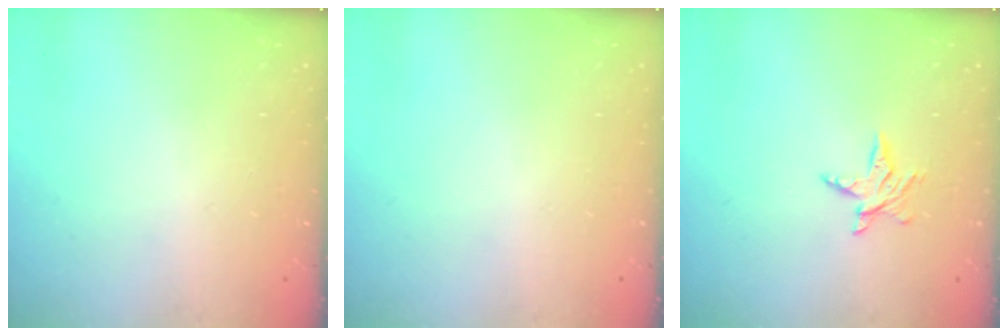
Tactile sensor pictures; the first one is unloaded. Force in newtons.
{"total": 0.0}
{"total": 4.9, "press": 4.9, "slide": 0.5}